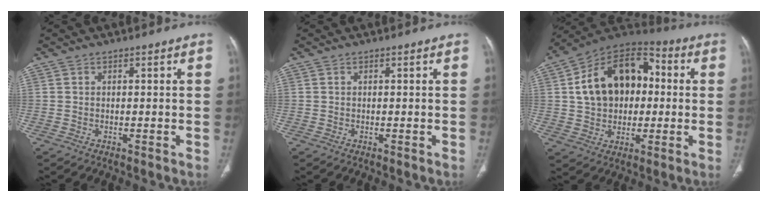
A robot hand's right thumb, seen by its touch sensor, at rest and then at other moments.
{"total": 0.0}
{"total": 19.0, "force": [2.2, 13.3, 13.4], "torque": [-0.185, 0.029, 0.033]}